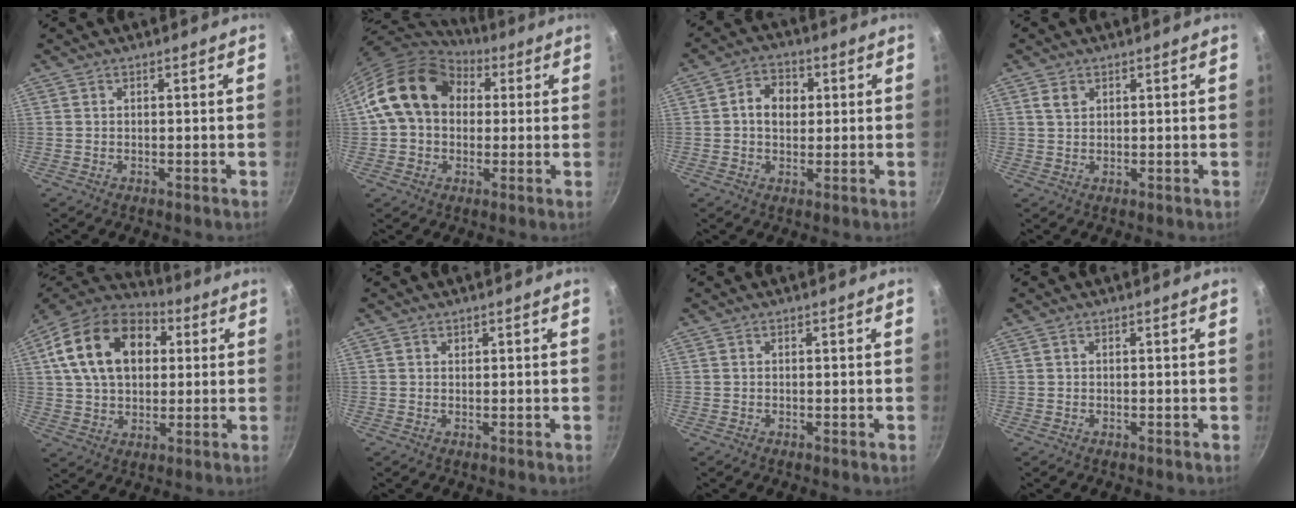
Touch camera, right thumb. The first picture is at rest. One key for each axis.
{"total": 16.3, "fx": 3.5, "fy": 12.6, "fz": 9.8, "tx": -0.143, "ty": 0.030, "tz": 0.049}
{"total": 6.7, "fx": 1.0, "fy": 5.3, "fz": 4.1, "tx": -0.043, "ty": 0.007, "tz": 0.005}
{"total": 2.2, "fx": 1.1, "fy": 1.5, "fz": 1.2, "tx": -0.018, "ty": -0.002, "tz": 0.021}
{"total": 20.9, "fx": 5.6, "fy": 14.2, "fz": 14.3, "tx": -0.230, "ty": 0.015, "tz": 0.085}
{"total": 0.7, "fx": 0.4, "fy": 0.5, "fz": 0.1, "tx": 0.001, "ty": 0.000, "tz": 0.006}
{"total": 0.0}
{"total": 0.0}